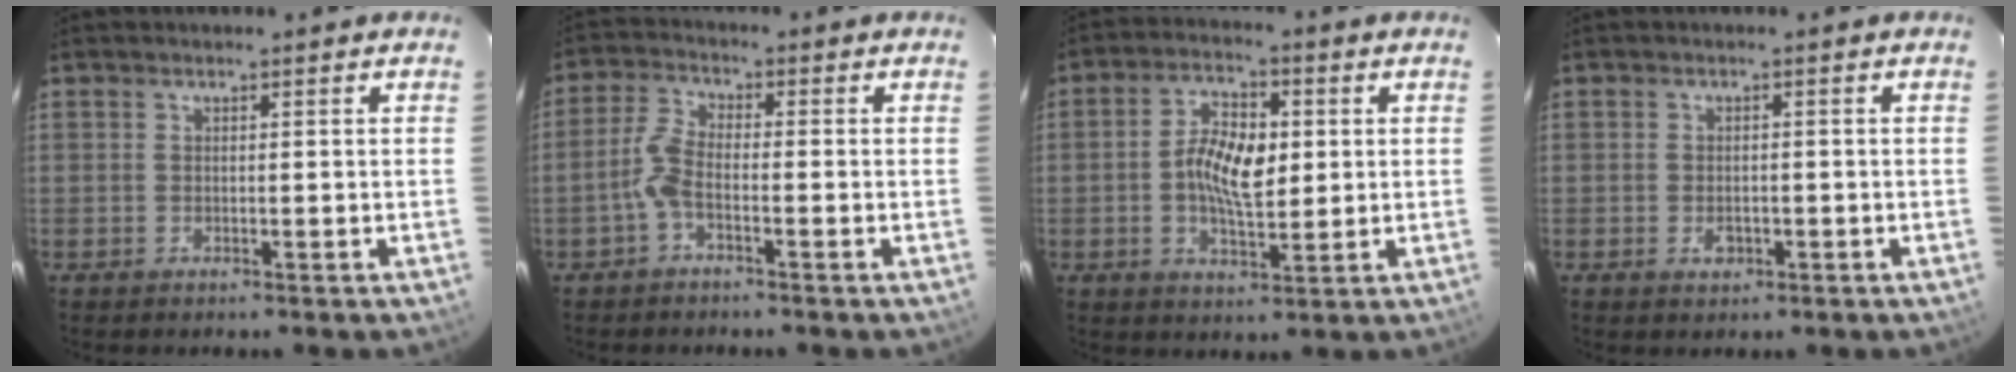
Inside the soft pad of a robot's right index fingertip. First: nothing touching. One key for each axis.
{"total": 4.1, "fx": -2.0, "fy": 1.4, "fz": 3.3, "tx": -0.081, "ty": 0.010, "tz": -0.044}
{"total": 9.0, "fx": 0.4, "fy": 4.3, "fz": 7.8, "tx": -0.149, "ty": 0.012, "tz": 0.005}
{"total": 2.2, "fx": -0.8, "fy": 1.6, "fz": 1.2, "tx": -0.022, "ty": 0.000, "tz": -0.011}